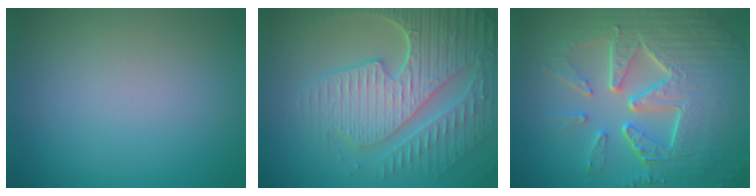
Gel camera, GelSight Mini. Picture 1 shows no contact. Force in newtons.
{"total": 8.9, "press": 6.3, "slide": 6.3}
{"total": 9.8, "press": 6.6, "slide": 7.2}